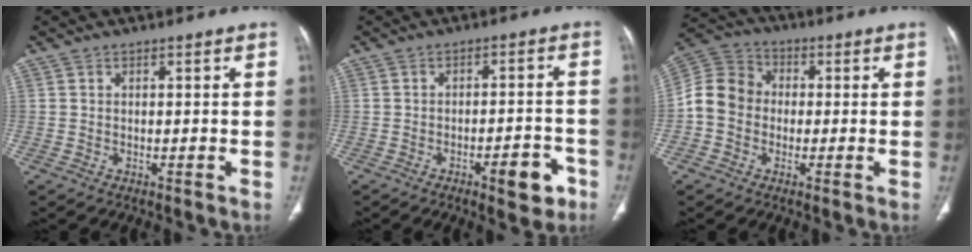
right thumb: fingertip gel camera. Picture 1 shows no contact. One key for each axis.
{"total": 7.3, "fx": -4.0, "fy": 2.6, "fz": 5.5, "tx": -0.059, "ty": 0.027, "tz": -0.050}
{"total": 9.0, "fx": -1.3, "fy": 7.8, "fz": 4.4, "tx": -0.072, "ty": 0.035, "tz": -0.038}